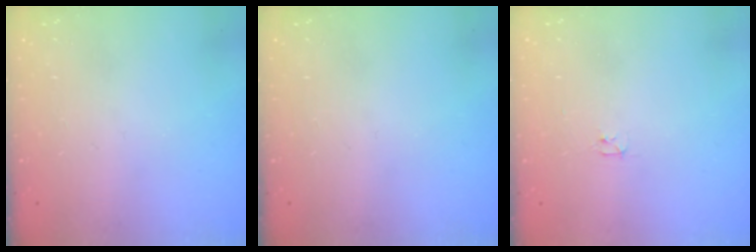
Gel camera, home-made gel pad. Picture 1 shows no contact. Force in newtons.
{"total": 0.0}
{"total": 2.4, "press": 2.3, "slide": 0.4}